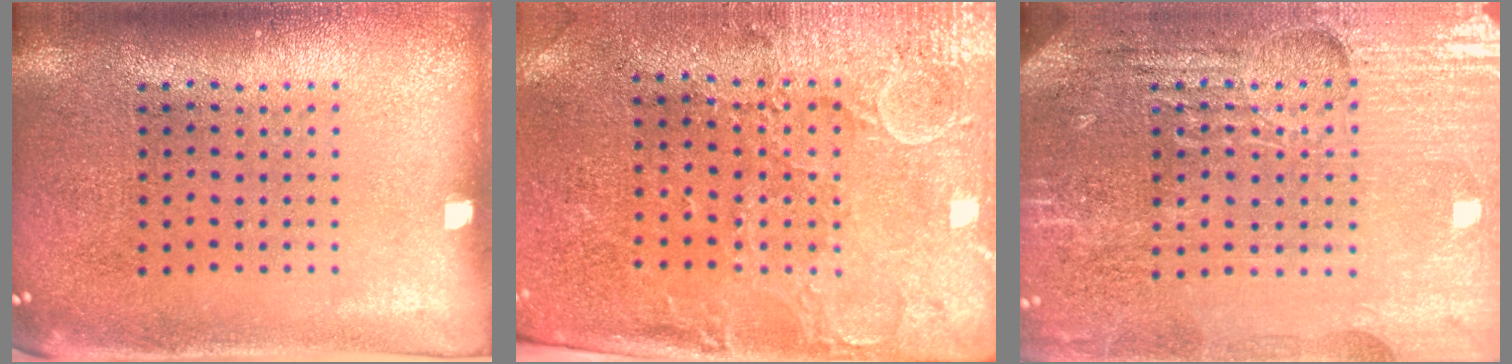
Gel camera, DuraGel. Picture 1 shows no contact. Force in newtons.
{"total": 3.0, "press": 2.6, "slide": 1.5}
{"total": 4.7, "press": 4.4, "slide": 1.7}